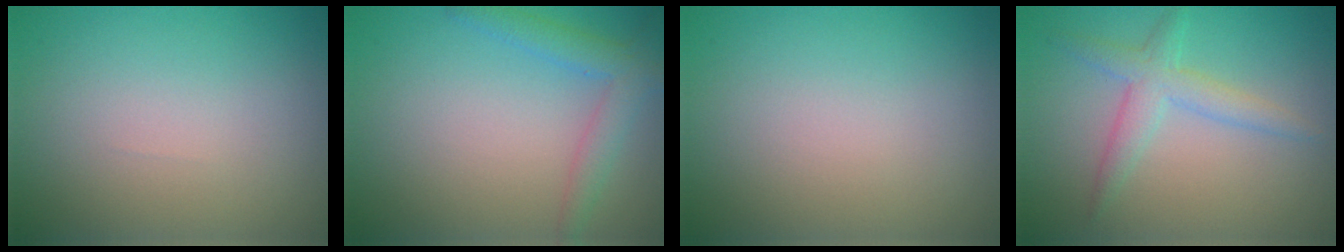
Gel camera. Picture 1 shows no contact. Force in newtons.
{"total": 2.9, "press": 2.9, "slide": 0.1}
{"total": 0.0}
{"total": 2.8, "press": 2.8, "slide": 0.1}